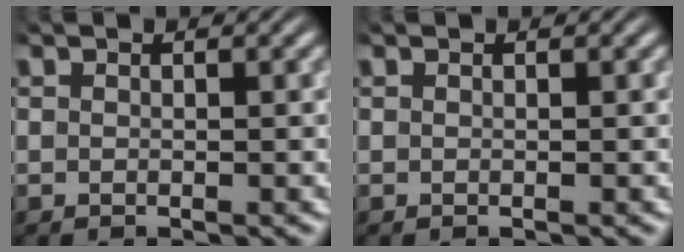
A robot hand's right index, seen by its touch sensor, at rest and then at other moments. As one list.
[{"total": 0.0}]